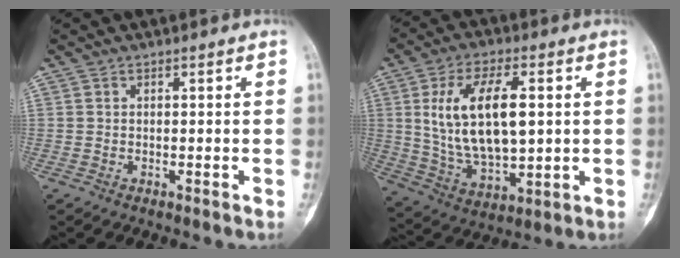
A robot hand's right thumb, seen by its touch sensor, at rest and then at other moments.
{"total": 17.5, "force": [2.8, 8.7, 14.9], "torque": [-0.256, -0.006, 0.061]}